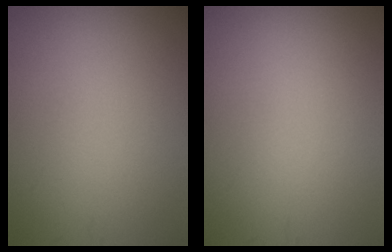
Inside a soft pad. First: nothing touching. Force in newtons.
{"total": 0.0}